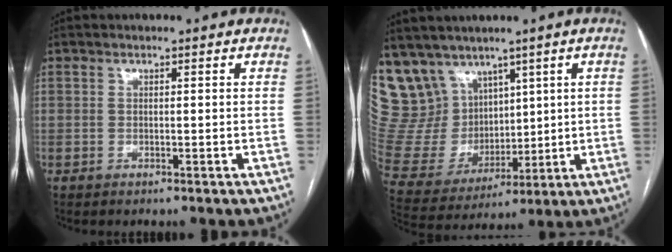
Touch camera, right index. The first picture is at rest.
{"total": 17.2, "force": [11.0, 12.3, 5.0], "torque": [-0.134, 0.059, 0.241]}